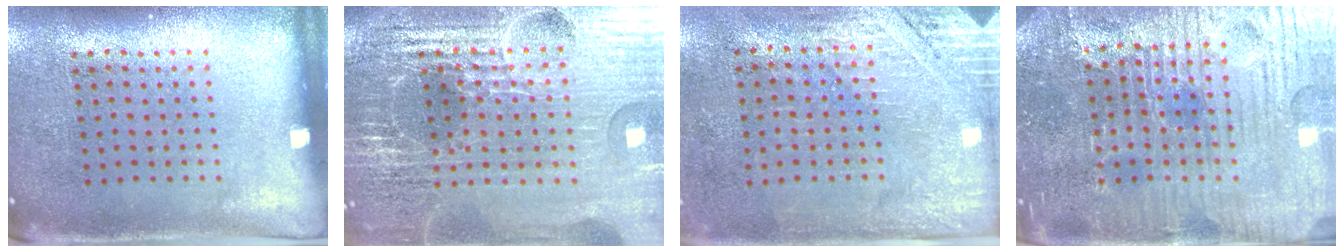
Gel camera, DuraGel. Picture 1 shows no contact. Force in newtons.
{"total": 6.8, "press": 5.9, "slide": 3.3}
{"total": 2.7, "press": 2.4, "slide": 1.3}
{"total": 5.5, "press": 5.2, "slide": 1.8}